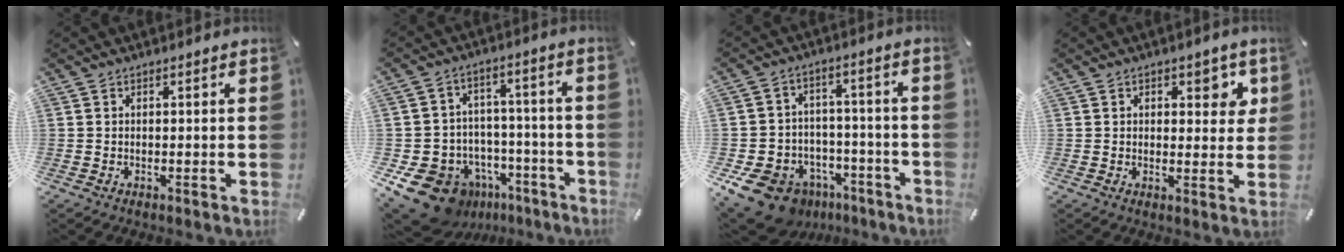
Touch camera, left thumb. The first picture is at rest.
{"total": 16.5, "force": [-9.5, 11.7, 6.7], "torque": [-0.111, 0.061, -0.147]}
{"total": 13.6, "force": [-8.4, 9.5, 5.0], "torque": [-0.088, 0.061, -0.137]}
{"total": 4.8, "force": [1.9, 3.0, 3.1], "torque": [-0.027, -0.004, 0.025]}